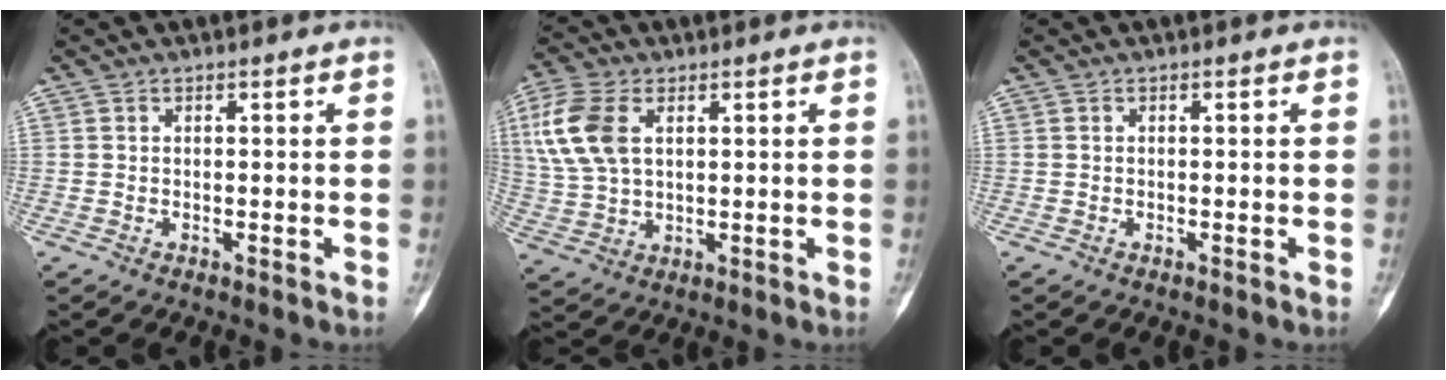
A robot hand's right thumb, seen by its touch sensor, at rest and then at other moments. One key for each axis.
{"total": 11.2, "fx": 3.4, "fy": 6.8, "fz": 8.3, "tx": -0.187, "ty": 0.005, "tz": 0.073}
{"total": 0.0}